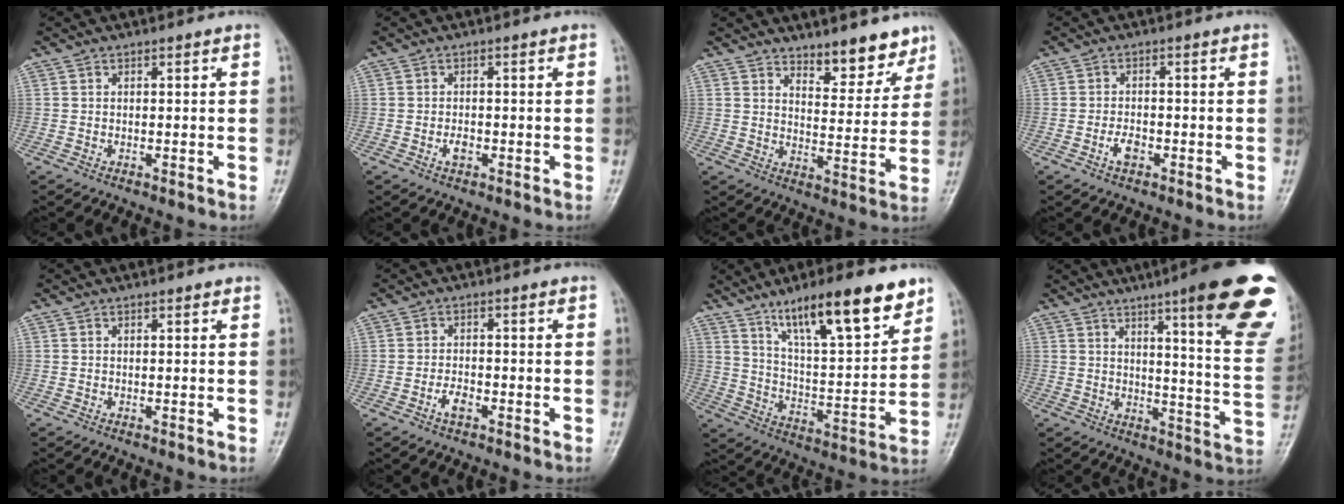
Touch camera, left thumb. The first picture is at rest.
{"total": 1.7, "force": [-0.8, 1.0, 1.1], "torque": [-0.017, 0.005, -0.014]}
{"total": 12.5, "force": [9.0, 4.1, 7.7], "torque": [-0.083, -0.063, 0.147]}
{"total": 2.7, "force": [-1.4, 1.5, 1.7], "torque": [-0.030, 0.010, -0.027]}
{"total": 0.6, "force": [0.4, 0.1, 0.3], "torque": [-0.007, -0.002, 0.005]}
{"total": 2.6, "force": [-1.5, 1.2, 1.6], "torque": [-0.031, 0.010, -0.030]}
{"total": 19.1, "force": [12.6, 4.6, 13.6], "torque": [-0.185, -0.058, 0.214]}
{"total": 23.7, "force": [13.5, 3.6, 19.1], "torque": [-0.215, -0.059, 0.171]}